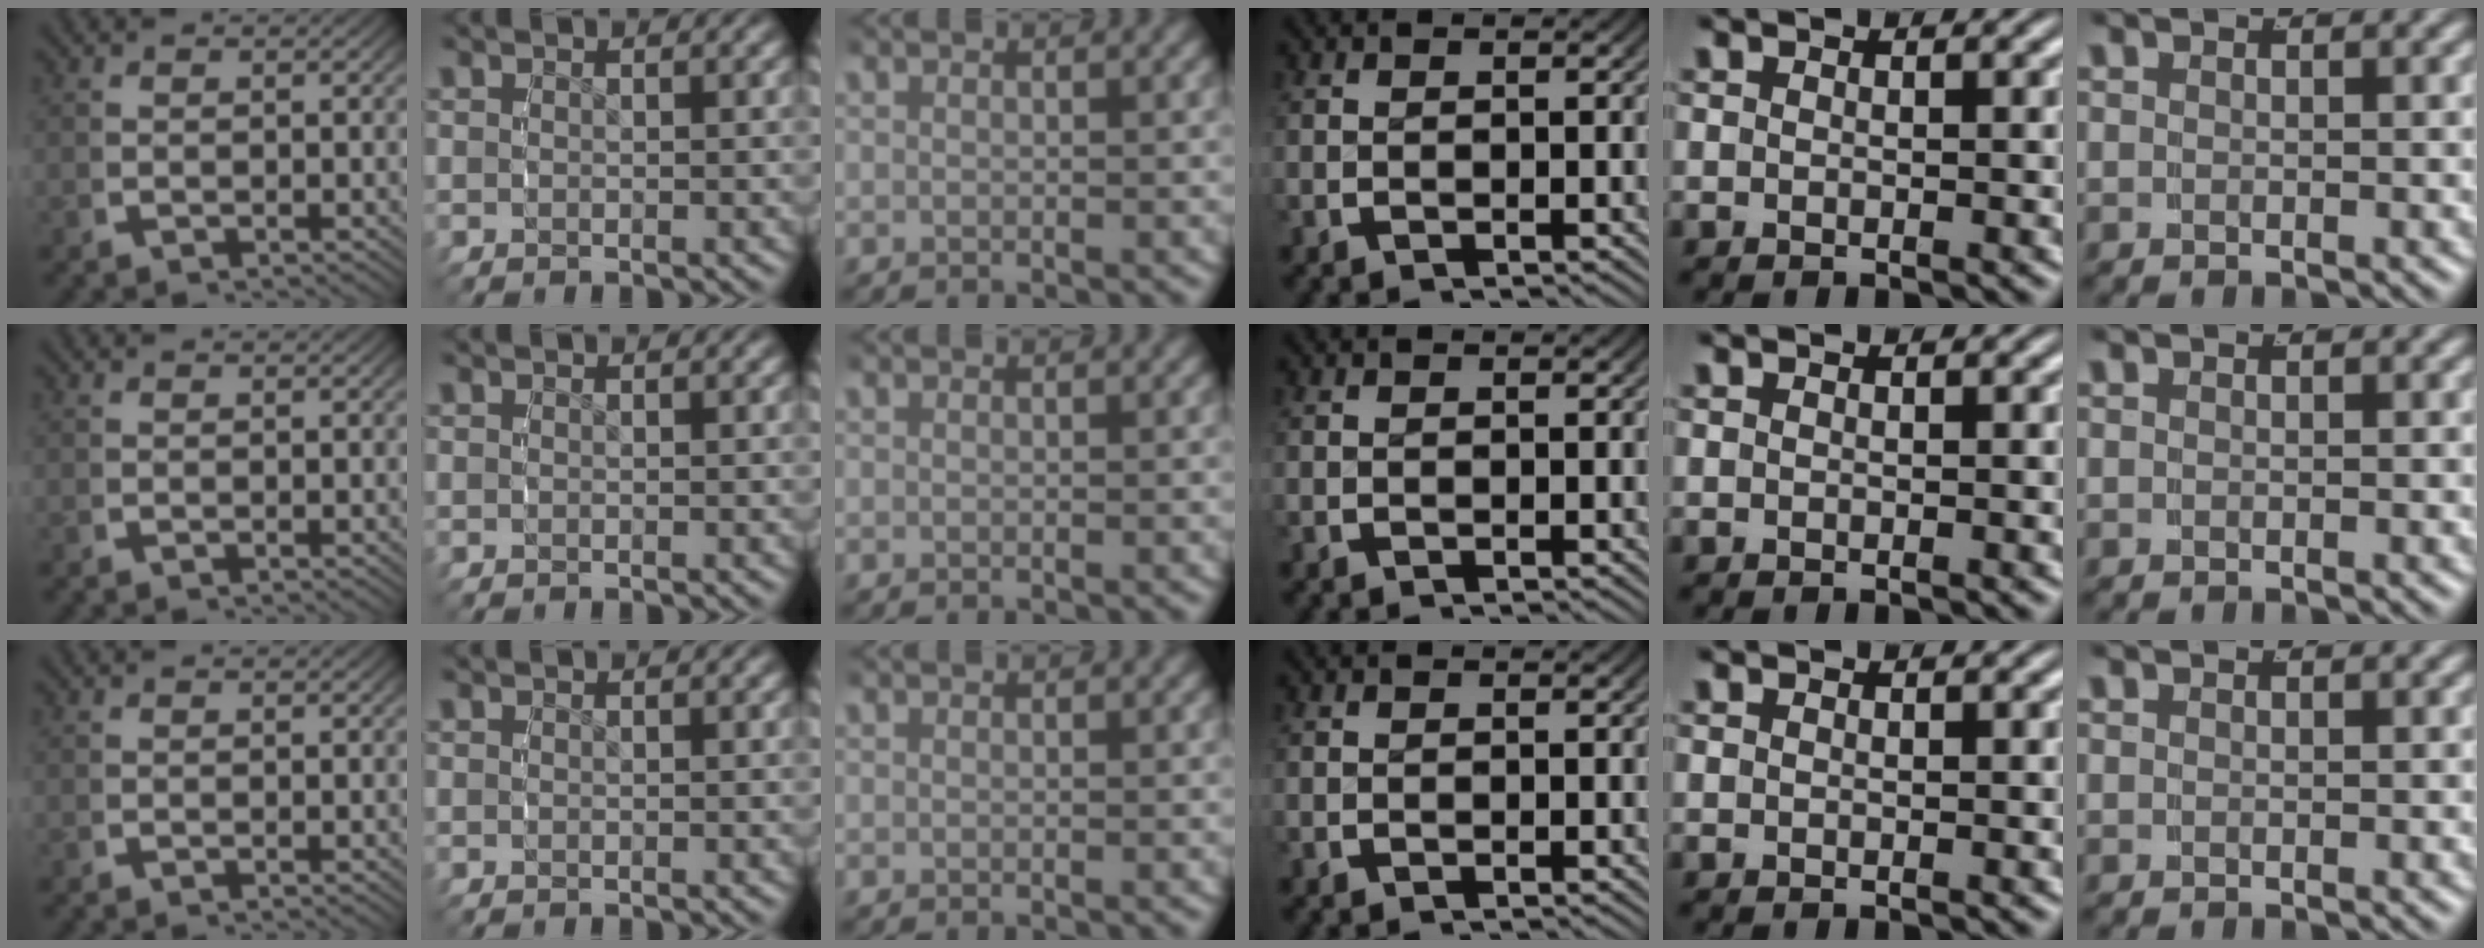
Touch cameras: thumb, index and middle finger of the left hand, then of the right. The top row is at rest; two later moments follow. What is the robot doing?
{"motion": "grasp_and_lifting", "object": "camera"}